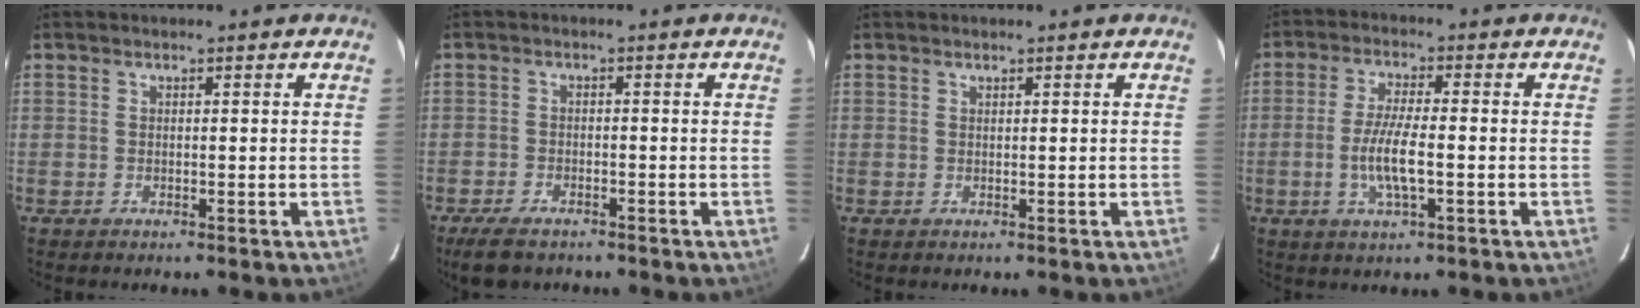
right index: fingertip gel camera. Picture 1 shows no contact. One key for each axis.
{"total": 5.9, "fx": -4.6, "fy": 2.5, "fz": 2.7, "tx": -0.075, "ty": -0.009, "tz": -0.081}
{"total": 0.0}
{"total": 7.3, "fx": -1.8, "fy": 1.4, "fz": 6.9, "tx": -0.137, "ty": -0.003, "tz": -0.037}